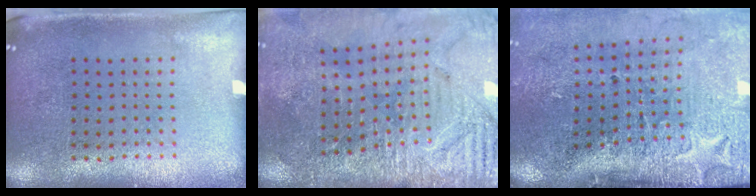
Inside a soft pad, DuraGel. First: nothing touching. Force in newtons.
{"total": 3.6, "press": 3.4, "slide": 1.2}
{"total": 4.9, "press": 3.9, "slide": 3.0}